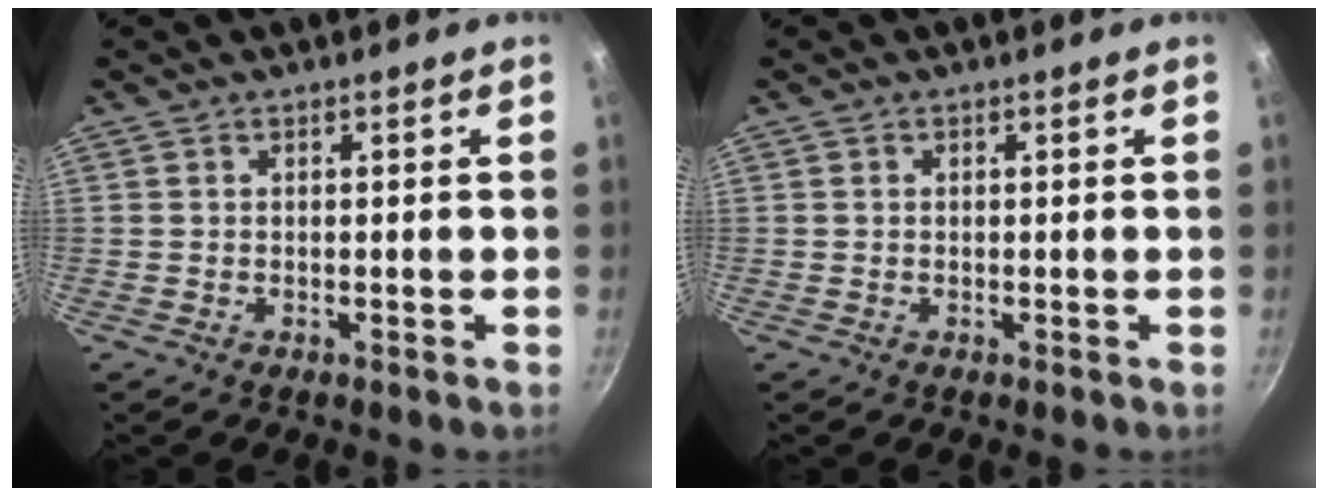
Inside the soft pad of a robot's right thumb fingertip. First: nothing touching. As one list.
[{"total": 0.0}]